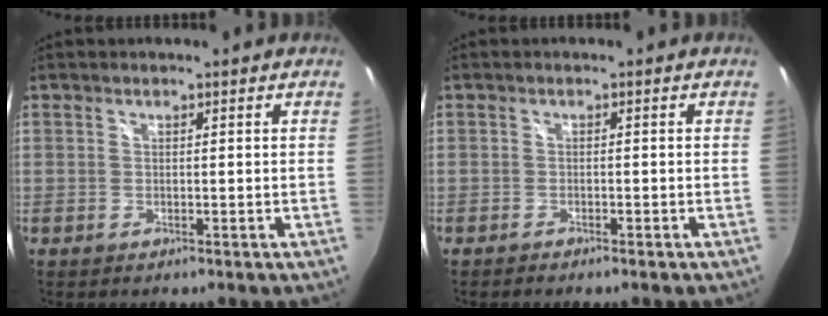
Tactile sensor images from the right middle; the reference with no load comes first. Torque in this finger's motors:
{"motor_torque": [-0.25, 0.01, -0.06, -0.01]}